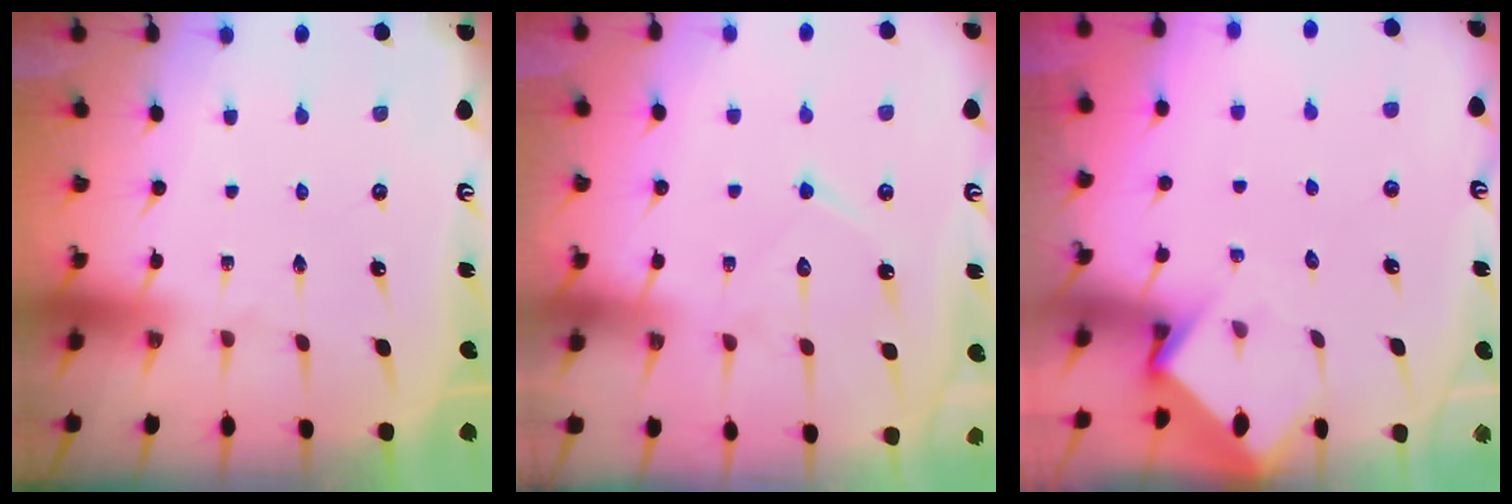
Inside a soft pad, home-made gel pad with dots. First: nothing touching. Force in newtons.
{"total": 10.2, "press": 10.2, "slide": 0.9}
{"total": 3.6, "press": 3.6, "slide": 0.2}